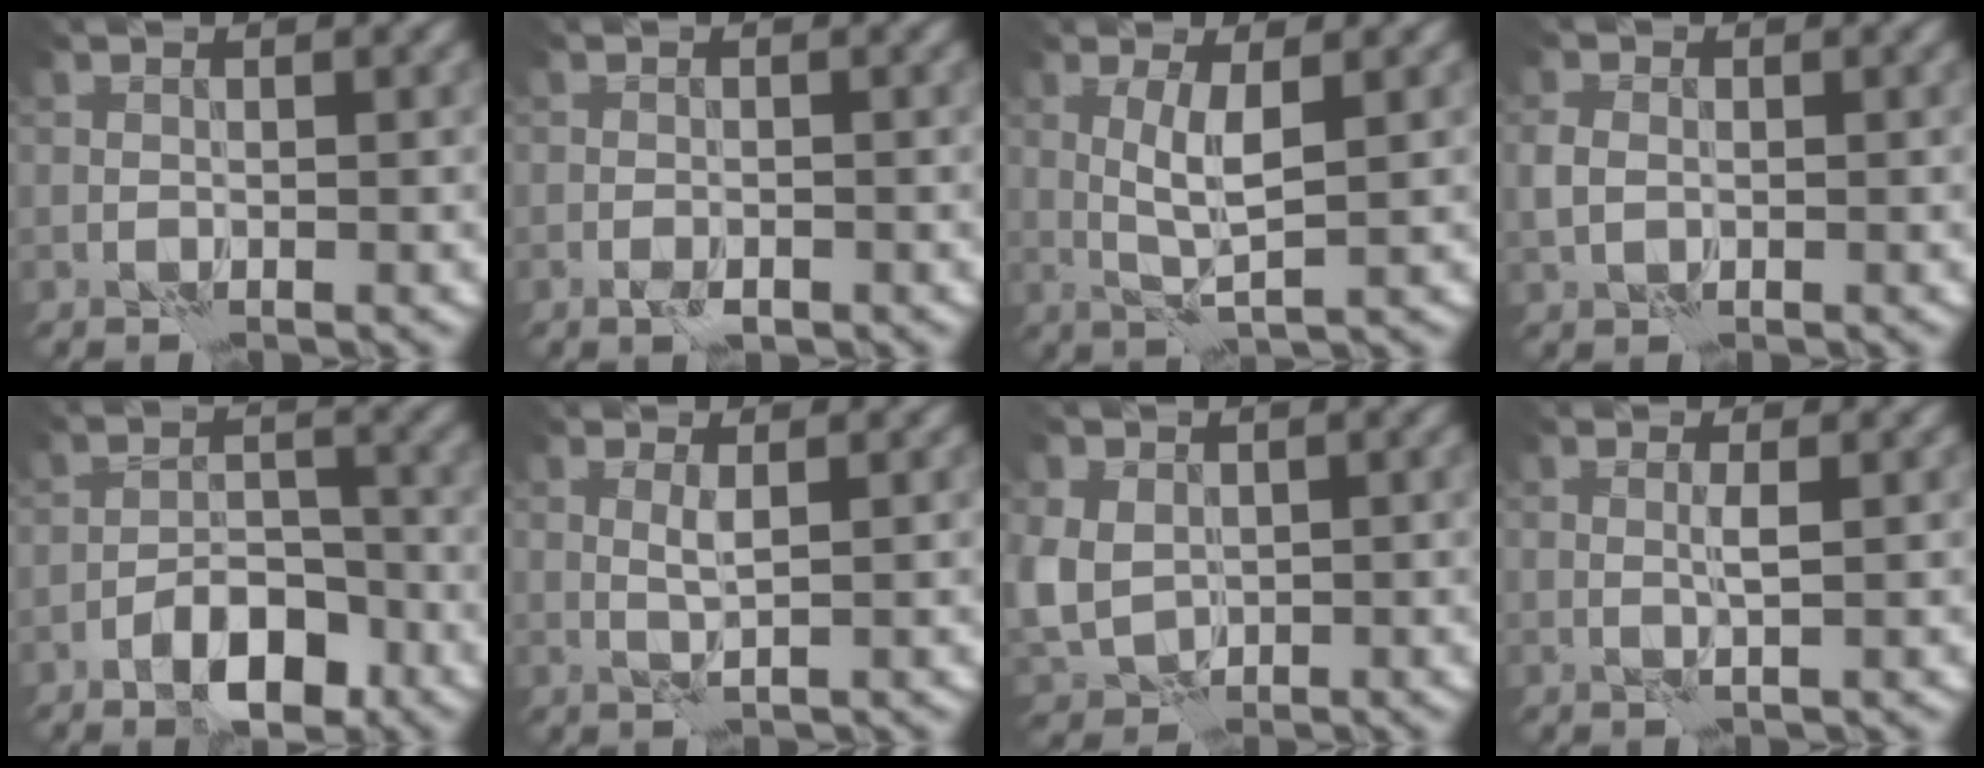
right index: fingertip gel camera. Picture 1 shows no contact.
{"total": 1.3, "force": [-0.7, 0.5, 1.0], "torque": [-0.019, -0.002, -0.014]}
{"total": 3.2, "force": [0.6, 0.4, 3.1], "torque": [-0.068, 0.002, 0.012]}
{"total": 1.8, "force": [-0.1, 1.4, 1.1], "torque": [-0.027, 0.001, -0.006]}
{"total": 5.4, "force": [-3.4, 2.3, 3.4], "torque": [-0.051, 0.006, -0.062]}
{"total": 1.3, "force": [0.5, -0.1, 1.2], "torque": [-0.030, 0.001, 0.007]}
{"total": 5.4, "force": [0.1, 4.4, 3.2], "torque": [-0.093, -0.007, 0.003]}
{"total": 1.1, "force": [0.3, -0.2, 1.1], "torque": [-0.027, 0.001, 0.003]}